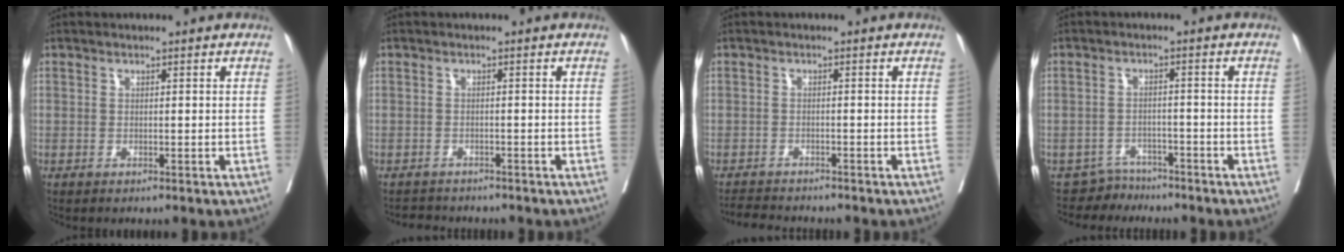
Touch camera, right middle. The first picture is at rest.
{"total": 3.4, "force": [-3.2, 1.0, 0.4], "torque": [-0.007, -0.007, -0.048]}
{"total": 4.5, "force": [-4.4, 0.3, 1.1], "torque": [-0.014, -0.015, -0.071]}
{"total": 3.6, "force": [-3.2, 1.2, -1.2], "torque": [0.021, 0.002, -0.052]}